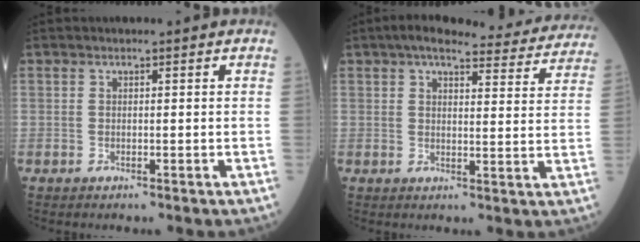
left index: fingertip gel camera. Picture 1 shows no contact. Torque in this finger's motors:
{"motor_torque": [0.30, -0.19, -0.05, 0.01]}